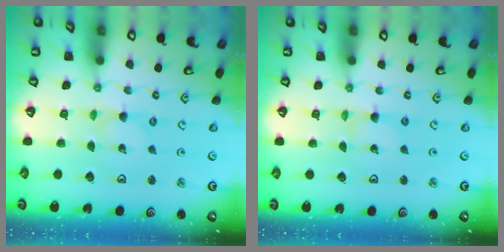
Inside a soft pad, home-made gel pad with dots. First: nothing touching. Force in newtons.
{"total": 0.6, "press": 0.6, "slide": 0.1}